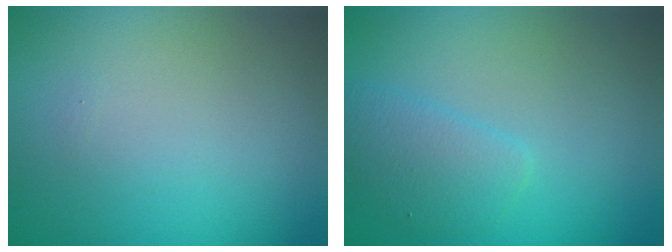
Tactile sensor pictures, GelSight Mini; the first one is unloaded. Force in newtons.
{"total": 2.2, "press": 2.2, "slide": 0.1}